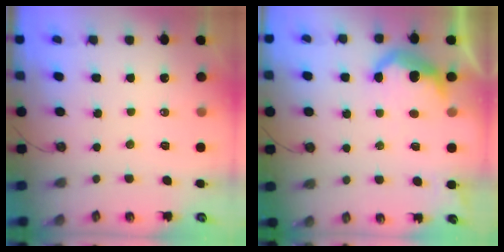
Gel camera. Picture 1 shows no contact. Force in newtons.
{"total": 9.9, "press": 9.8, "slide": 0.9}